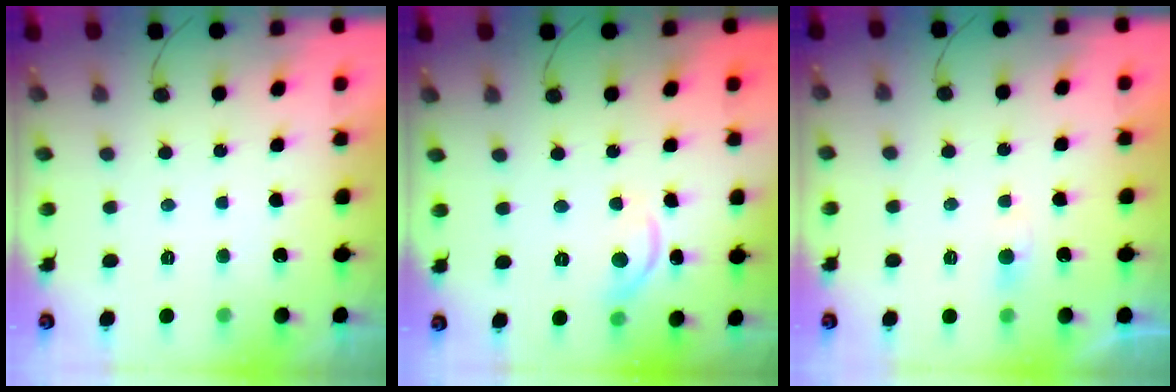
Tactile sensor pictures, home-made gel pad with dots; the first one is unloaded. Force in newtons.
{"total": 7.7, "press": 7.7, "slide": 0.5}
{"total": 2.4, "press": 2.4, "slide": 0.3}